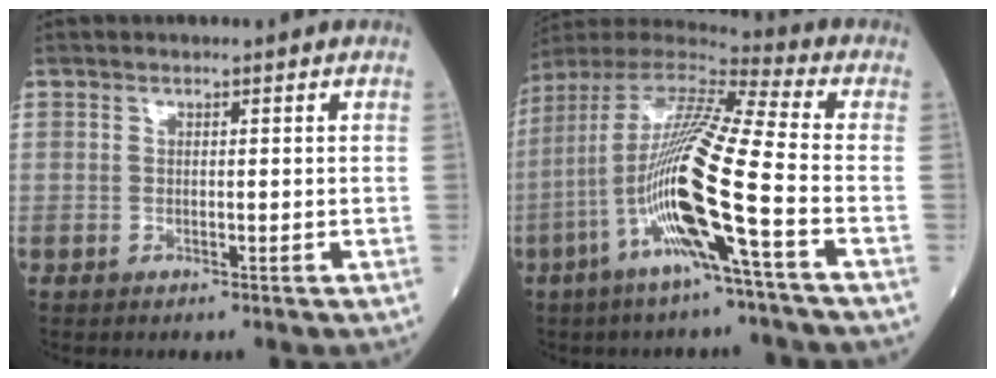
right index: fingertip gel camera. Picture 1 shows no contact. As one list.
[{"total": 18.1, "force": [-5.6, -0.3, 17.2], "torque": [-0.348, -0.005, -0.118]}]